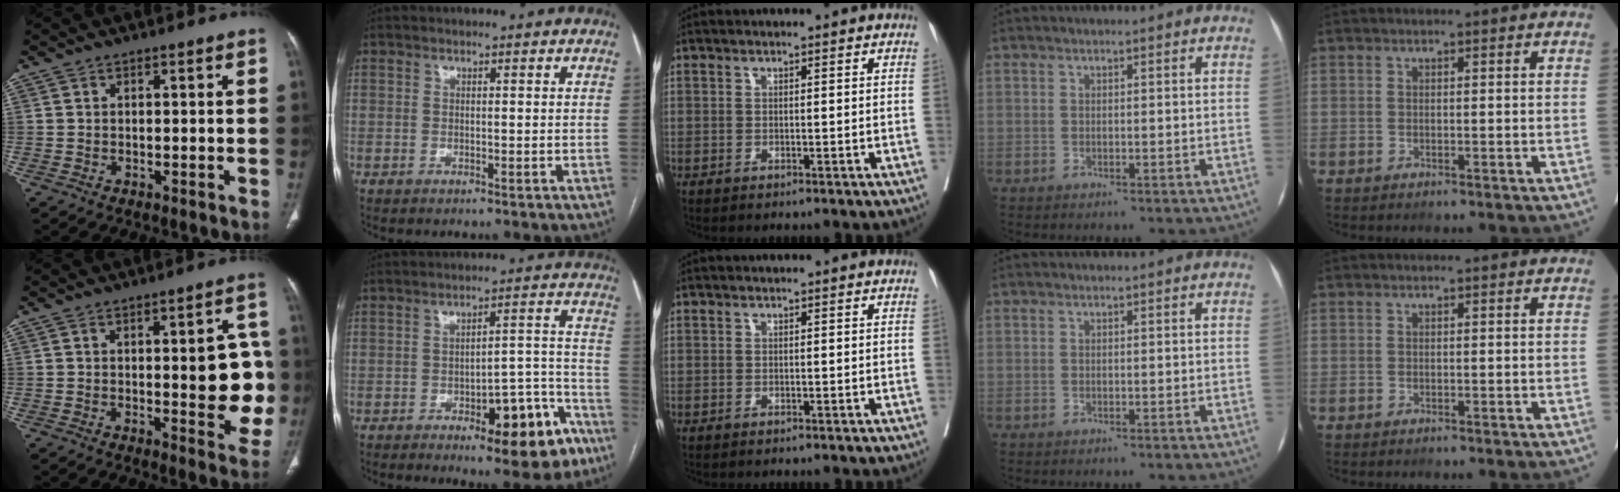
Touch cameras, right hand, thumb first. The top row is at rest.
{"thumb": {"total": 13.6, "force": [-0.4, 5.1, 12.6], "torque": [-0.112, -0.003, -0.001]}, "index": {"total": 13.3, "force": [-7.2, 4.4, 10.3], "torque": [-0.108, 0.025, -0.092]}}